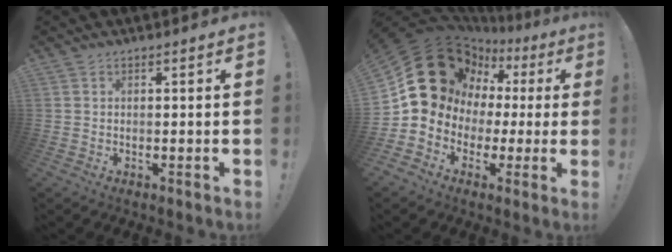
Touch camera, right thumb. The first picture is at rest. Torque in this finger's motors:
{"motor_torque": [0.98, 1.30, 1.30, -0.66, 0.12]}